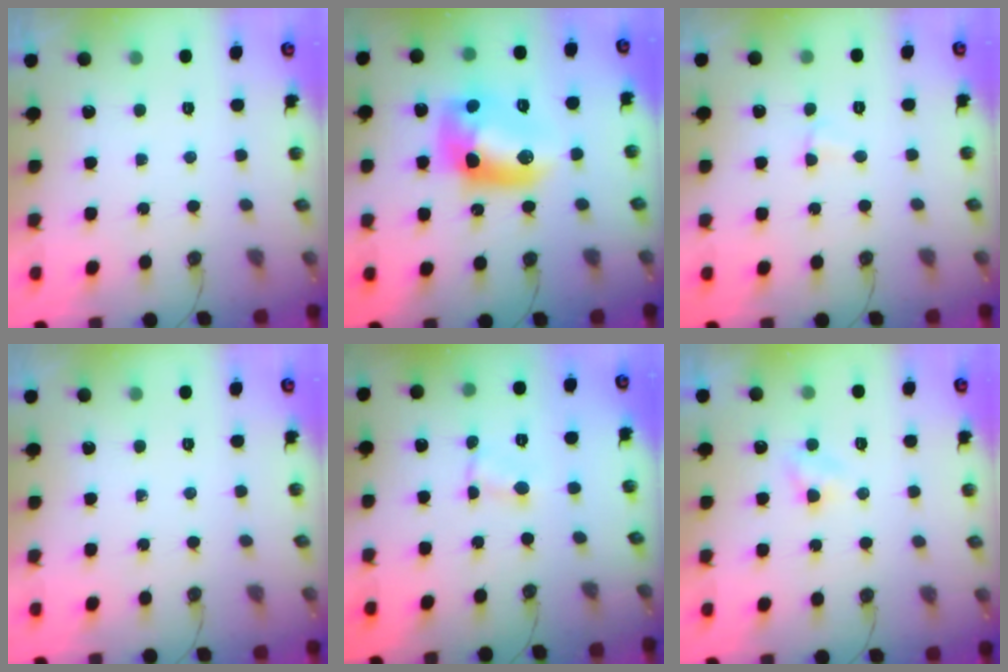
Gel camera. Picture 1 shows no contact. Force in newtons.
{"total": 13.0, "press": 13.0, "slide": 0.8}
{"total": 2.1, "press": 2.0, "slide": 0.6}
{"total": 0.0}
{"total": 0.7, "press": 0.7, "slide": 0.1}
{"total": 3.3, "press": 3.2, "slide": 0.5}